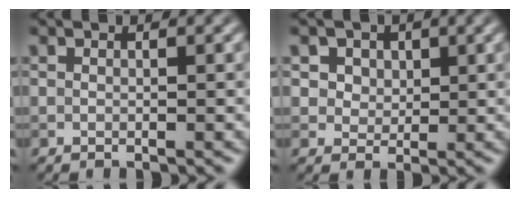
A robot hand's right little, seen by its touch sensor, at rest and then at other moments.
{"total": 5.9, "force": [3.2, 4.3, 2.6], "torque": [-0.045, 0.004, 0.042]}